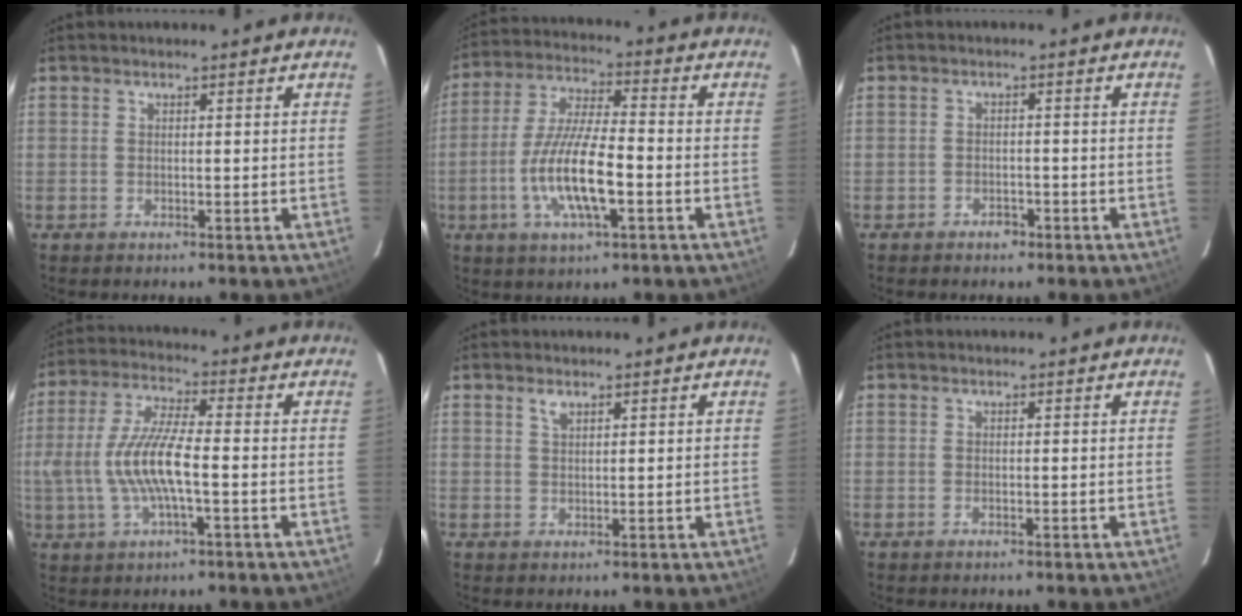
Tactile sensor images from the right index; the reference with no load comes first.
{"total": 13.3, "force": [-4.1, 3.3, 12.2], "torque": [-0.249, -0.008, -0.076]}
{"total": 2.6, "force": [-1.8, 1.7, 0.6], "torque": [-0.020, 0.005, -0.026]}
{"total": 11.5, "force": [-1.9, 2.6, 11.0], "torque": [-0.228, 0.000, -0.035]}
{"total": 1.5, "force": [1.0, 0.7, 0.9], "torque": [-0.017, 0.004, 0.018]}
{"total": 0.0}